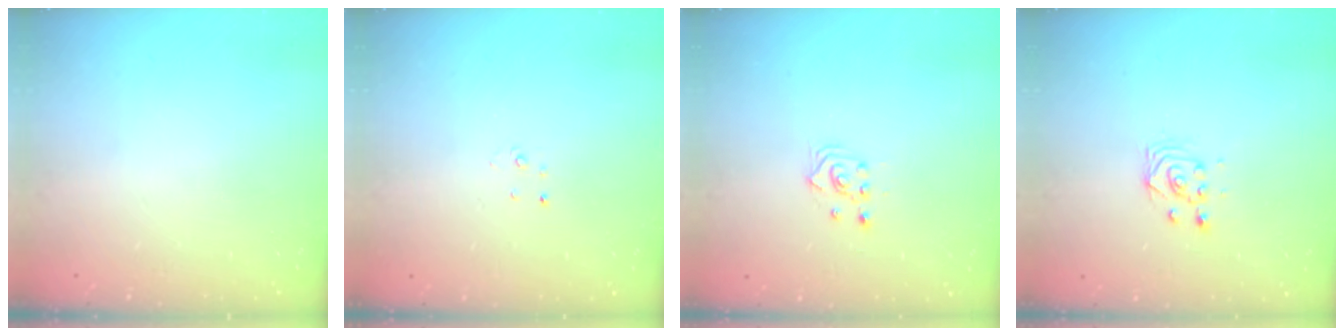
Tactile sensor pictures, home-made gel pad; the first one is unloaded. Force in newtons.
{"total": 2.0, "press": 2.0, "slide": 0.2}
{"total": 2.5, "press": 2.5, "slide": 0.3}
{"total": 2.9, "press": 2.9, "slide": 0.1}